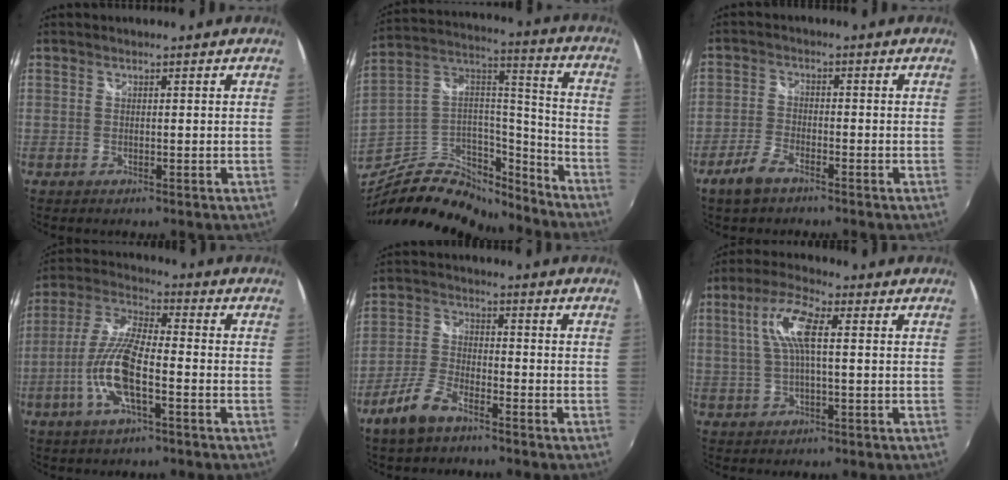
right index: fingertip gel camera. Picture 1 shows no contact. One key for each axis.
{"total": 24.8, "fx": -19.8, "fy": 10.4, "fz": 10.6, "tx": -0.213, "ty": 0.044, "tz": -0.310}
{"total": 5.2, "fx": -3.7, "fy": 2.0, "fz": 3.0, "tx": -0.080, "ty": -0.003, "tz": -0.076}
{"total": 12.3, "fx": -4.1, "fy": 3.2, "fz": 11.1, "tx": -0.237, "ty": -0.003, "tz": -0.082}
{"total": 7.5, "fx": -5.4, "fy": 2.8, "fz": 4.5, "tx": -0.107, "ty": 0.000, "tz": -0.108}
{"total": 8.1, "fx": 1.4, "fy": 2.0, "fz": 7.7, "tx": -0.149, "ty": 0.011, "tz": 0.028}